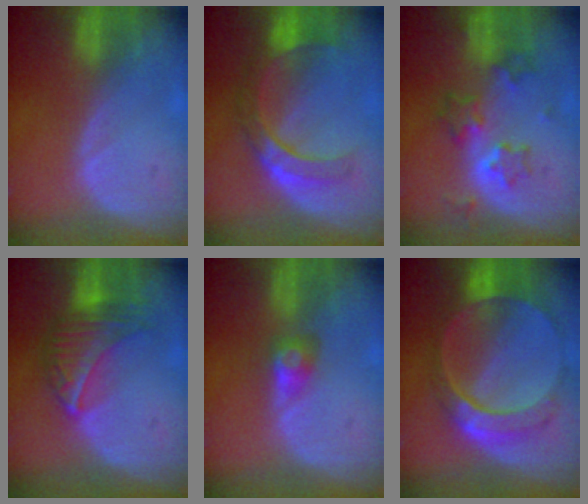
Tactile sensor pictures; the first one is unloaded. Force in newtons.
{"total": 7.1, "press": 7.0, "slide": 0.9}
{"total": 6.0, "press": 5.8, "slide": 1.7}
{"total": 6.8, "press": 6.6, "slide": 1.4}
{"total": 2.8, "press": 2.4, "slide": 1.5}
{"total": 9.5, "press": 8.3, "slide": 4.6}